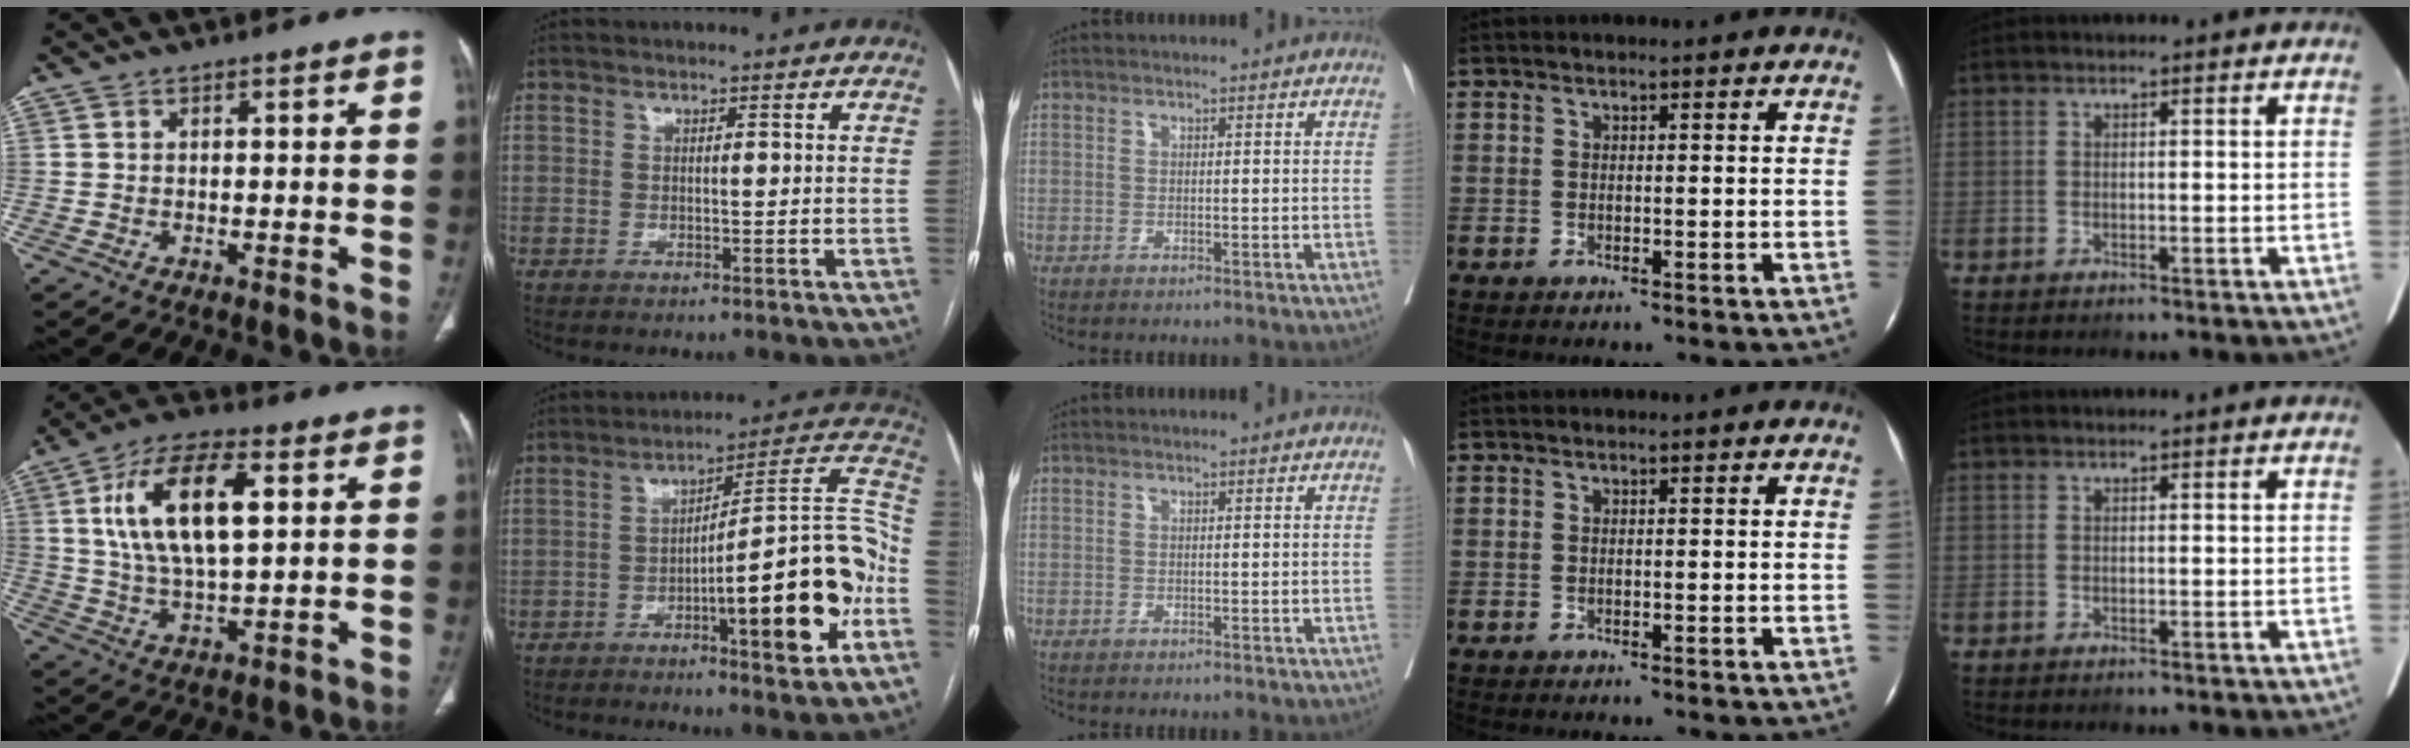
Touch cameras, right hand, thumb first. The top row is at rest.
{"thumb": {"total": 16.6, "force": [4.4, 7.2, 14.3], "torque": [-0.263, 0.001, 0.081]}, "index": {"total": 18.5, "force": [-6.1, 2.2, 17.3], "torque": [-0.210, 0.026, -0.080]}}